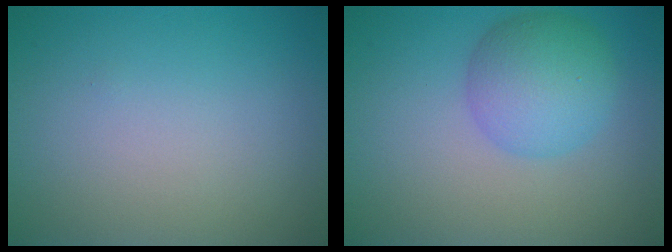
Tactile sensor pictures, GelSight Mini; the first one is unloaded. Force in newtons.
{"total": 4.8, "press": 4.8, "slide": 0.2}